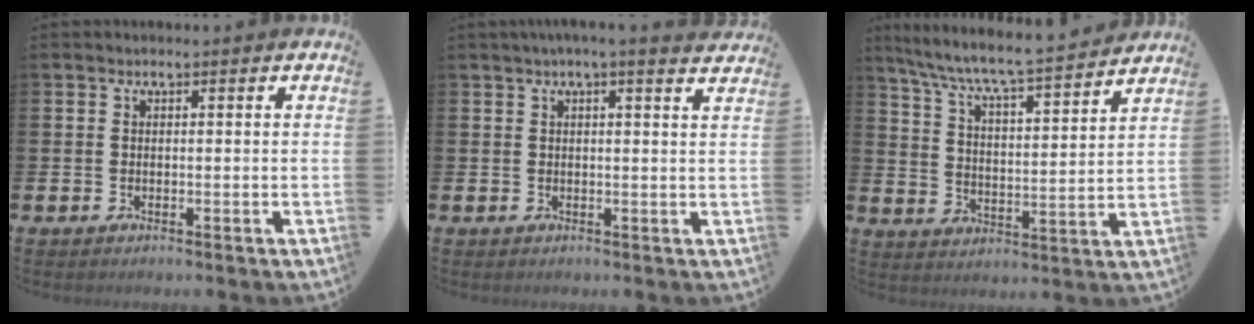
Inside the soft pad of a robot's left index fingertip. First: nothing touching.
{"total": 1.9, "force": [1.6, -0.3, 0.9], "torque": [-0.020, -0.007, 0.029]}
{"total": 7.1, "force": [6.7, 0.0, 2.4], "torque": [-0.082, -0.056, 0.111]}